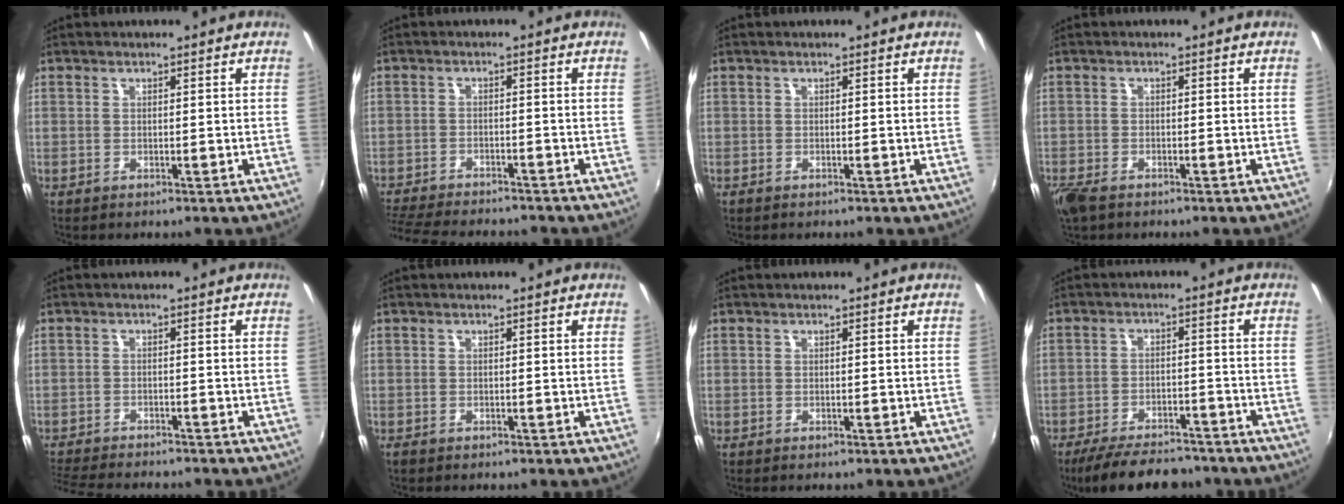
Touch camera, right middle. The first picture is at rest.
{"total": 13.0, "force": [-11.6, 2.7, 5.3], "torque": [-0.130, -0.021, -0.186]}
{"total": 0.0}
{"total": 4.8, "force": [-3.5, 1.9, 2.6], "torque": [-0.069, -0.018, -0.072]}
{"total": 10.2, "force": [-9.3, 1.7, 3.8], "torque": [-0.101, -0.018, -0.153]}
{"total": 0.8, "force": [-0.6, 0.4, 0.2], "torque": [-0.007, -0.003, -0.012]}
{"total": 0.0}
{"total": 14.1, "force": [-11.8, 4.6, 6.2], "torque": [-0.135, -0.008, -0.172]}